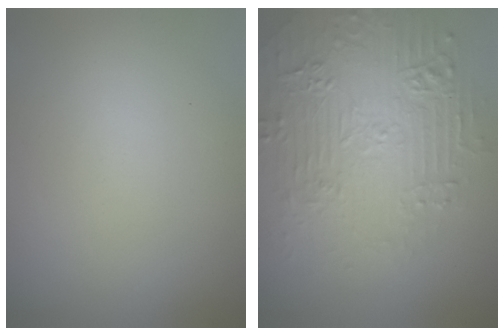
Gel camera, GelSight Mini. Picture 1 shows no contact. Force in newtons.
{"total": 6.9, "press": 5.3, "slide": 4.4}